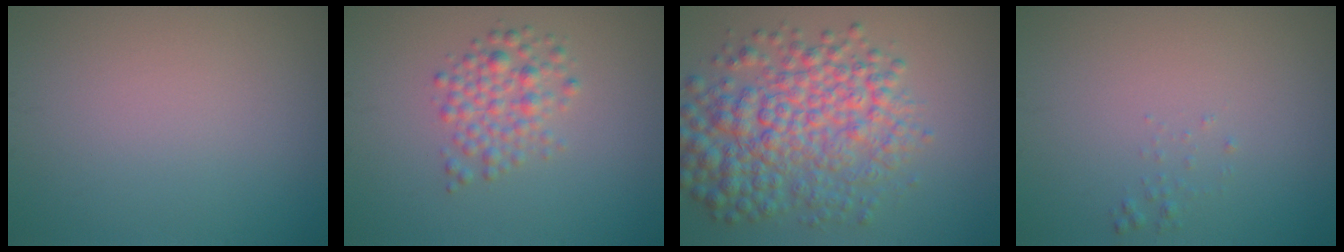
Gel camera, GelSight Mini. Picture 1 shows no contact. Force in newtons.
{"total": 2.8, "press": 2.8, "slide": 0.1}
{"total": 7.9, "press": 7.9, "slide": 0.1}
{"total": 0.5, "press": 0.5, "slide": 0.0}